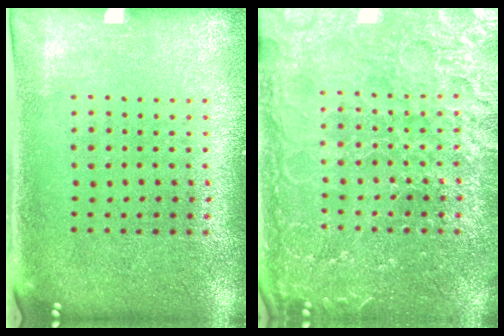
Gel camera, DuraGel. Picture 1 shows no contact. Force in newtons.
{"total": 6.9, "press": 6.8, "slide": 0.8}